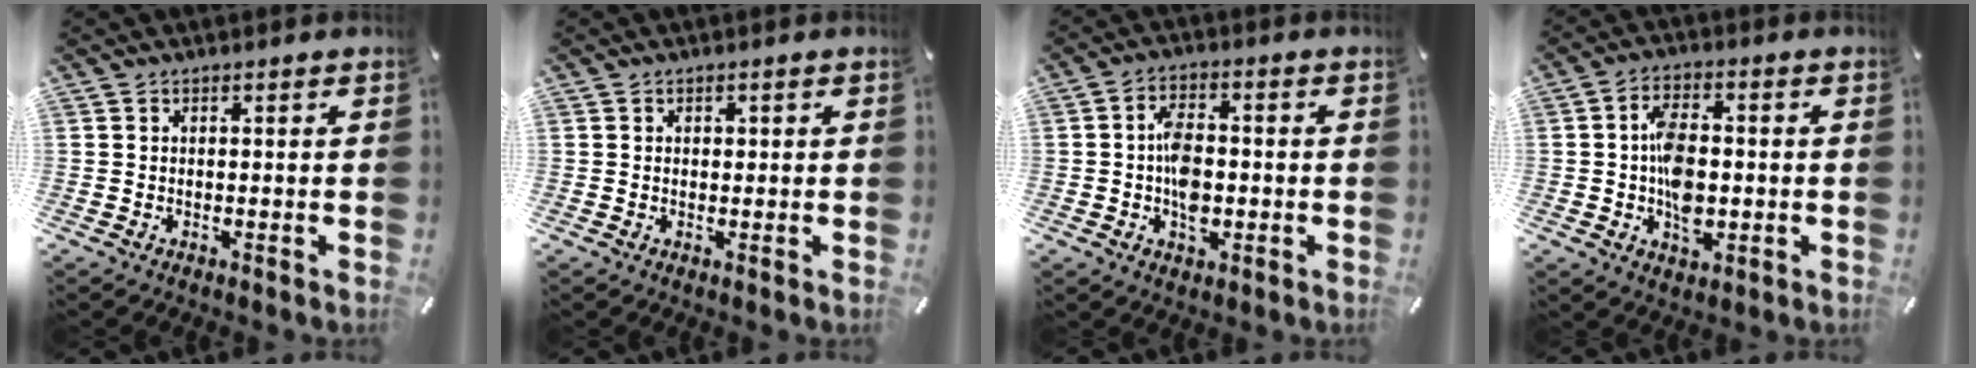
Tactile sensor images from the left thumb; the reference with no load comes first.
{"total": 0.5, "force": [0.1, 0.5, 0.1], "torque": [0.006, -0.001, 0.000]}
{"total": 7.6, "force": [-1.1, 4.7, 5.9], "torque": [-0.105, 0.006, -0.019]}
{"total": 9.5, "force": [-0.9, 5.8, 7.4], "torque": [-0.131, 0.005, -0.014]}